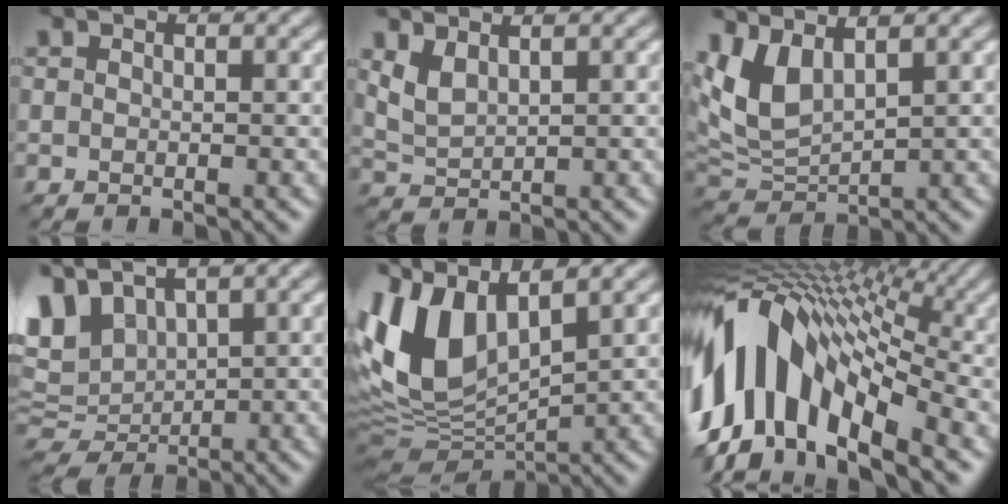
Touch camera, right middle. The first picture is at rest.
{"total": 1.7, "force": [0.9, 0.6, 1.3], "torque": [-0.035, -0.003, 0.020]}
{"total": 4.9, "force": [1.9, 2.3, 3.9], "torque": [-0.098, -0.003, 0.036]}
{"total": 5.7, "force": [1.8, 3.5, 4.1], "torque": [-0.100, 0.002, 0.030]}
{"total": 10.2, "force": [3.2, 5.0, 8.3], "torque": [-0.200, 0.010, 0.051]}
{"total": 14.7, "force": [-3.3, 8.1, 11.9], "torque": [-0.214, 0.026, -0.074]}